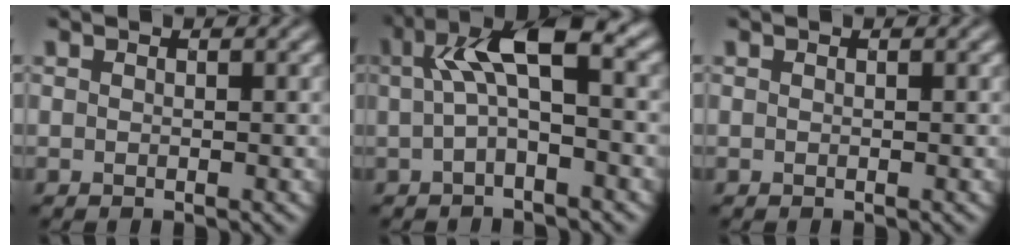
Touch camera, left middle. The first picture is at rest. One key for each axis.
{"total": 5.5, "fx": 1.0, "fy": 1.7, "fz": 5.1, "tx": -0.091, "ty": 0.016, "tz": 0.010}
{"total": 0.0}